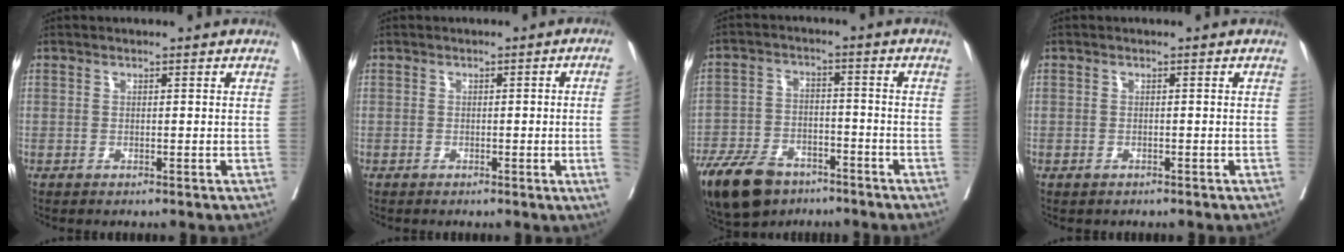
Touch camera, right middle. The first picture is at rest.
{"total": 5.6, "force": [-0.6, -1.4, 5.4], "torque": [-0.076, -0.009, -0.003]}
{"total": 13.0, "force": [-9.3, 6.6, 6.3], "torque": [-0.132, -0.013, -0.160]}
{"total": 0.6, "force": [-0.4, 0.4, 0.0], "torque": [-0.006, 0.003, -0.006]}